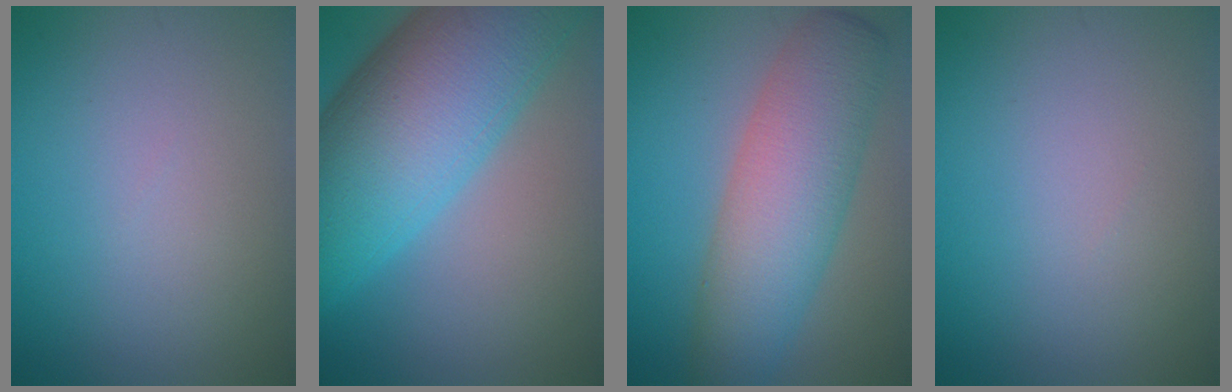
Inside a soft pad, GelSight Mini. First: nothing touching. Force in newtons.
{"total": 15.0, "press": 15.0, "slide": 0.5}
{"total": 8.3, "press": 8.3, "slide": 0.2}
{"total": 0.0}